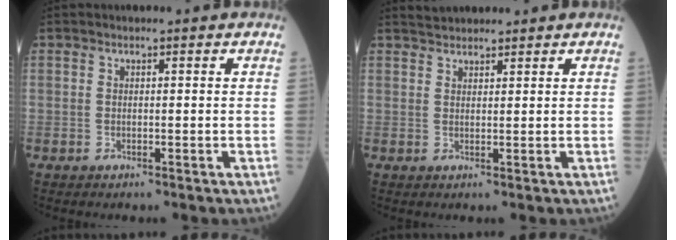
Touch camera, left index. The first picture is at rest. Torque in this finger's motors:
{"motor_torque": [0.28, -0.28, -0.02, 0.00]}